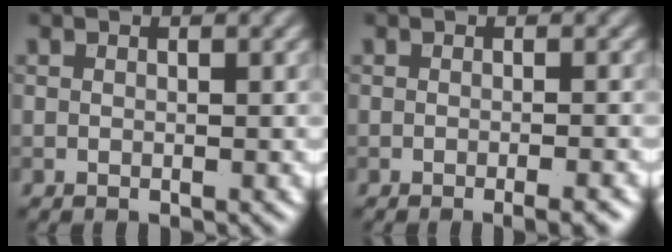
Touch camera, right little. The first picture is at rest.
{"total": 2.4, "force": [-1.1, 0.6, 2.0], "torque": [-0.014, 0.000, -0.017]}